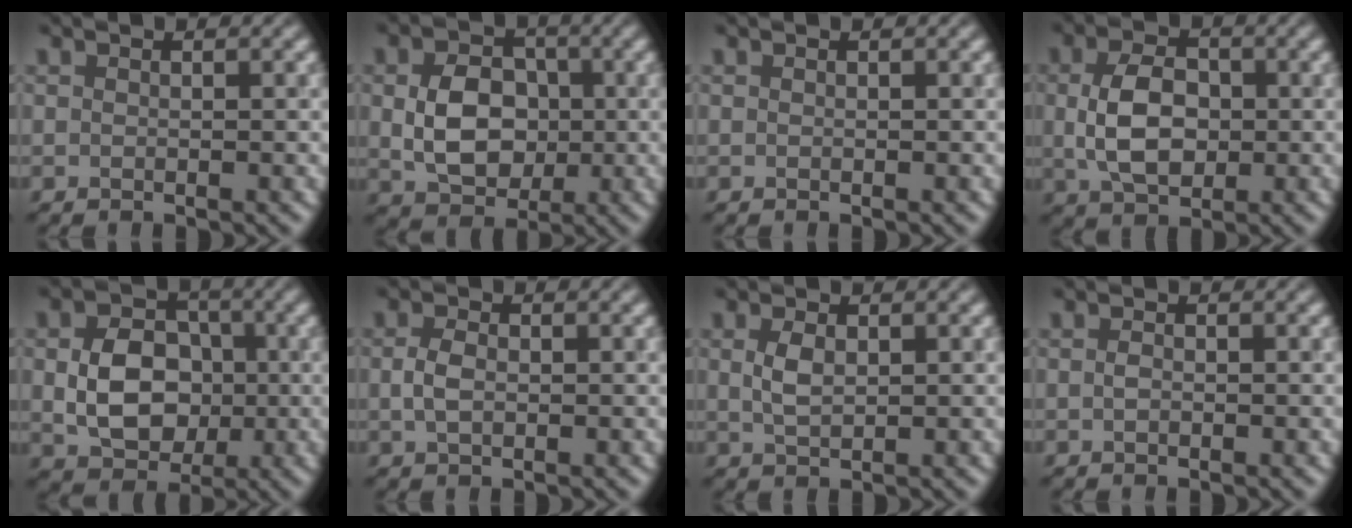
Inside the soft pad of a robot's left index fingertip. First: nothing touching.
{"total": 5.8, "force": [0.0, 4.4, 3.8], "torque": [-0.075, -0.003, 0.002]}
{"total": 0.0}
{"total": 5.3, "force": [0.0, 3.5, 4.0], "torque": [-0.081, 0.001, 0.001]}
{"total": 6.6, "force": [-0.2, 5.0, 4.3], "torque": [-0.080, -0.003, -0.001]}
{"total": 2.0, "force": [0.0, 1.3, 1.5], "torque": [-0.035, 0.001, -0.001]}
{"total": 2.0, "force": [0.5, 1.1, 1.6], "torque": [-0.040, 0.001, 0.012]}
{"total": 0.6, "force": [-0.1, 0.4, 0.5], "torque": [-0.012, 0.000, -0.002]}